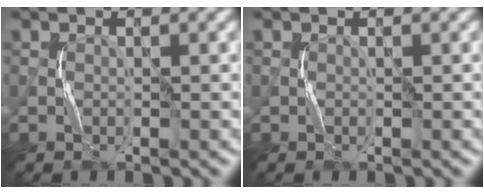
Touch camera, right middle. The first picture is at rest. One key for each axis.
{"total": 0.0}